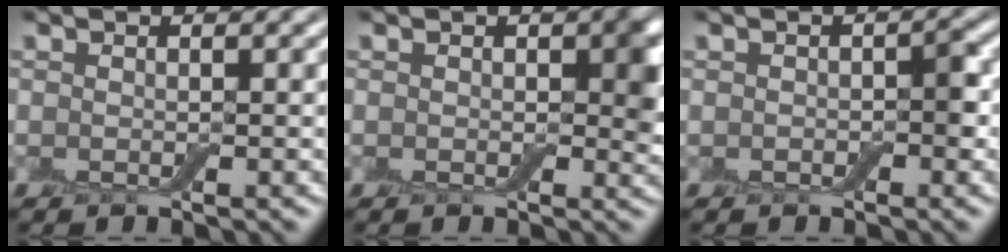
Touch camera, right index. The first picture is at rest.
{"total": 2.5, "force": [0.2, 1.6, 1.9], "torque": [-0.015, -0.003, -0.001]}
{"total": 1.3, "force": [-0.3, 0.8, 0.9], "torque": [-0.013, 0.001, -0.006]}